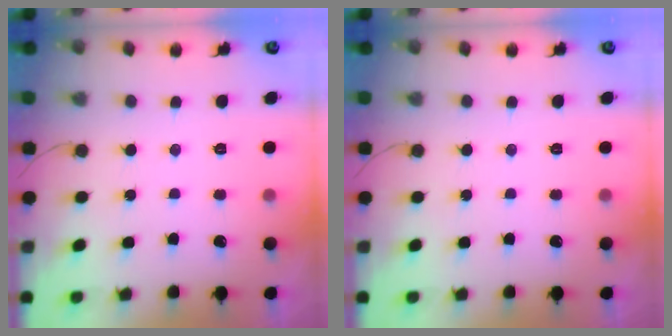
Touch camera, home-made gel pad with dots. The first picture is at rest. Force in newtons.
{"total": 0.0}